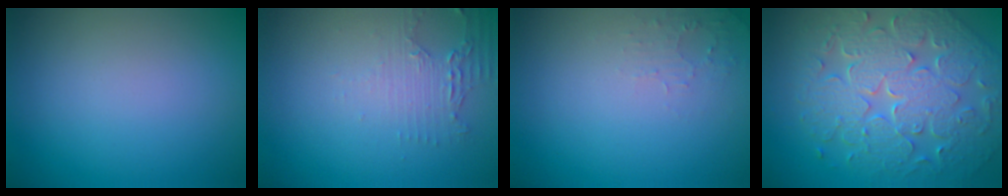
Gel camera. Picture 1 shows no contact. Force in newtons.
{"total": 2.2, "press": 1.8, "slide": 1.2}
{"total": 1.3, "press": 1.2, "slide": 0.3}
{"total": 9.3, "press": 6.6, "slide": 6.5}